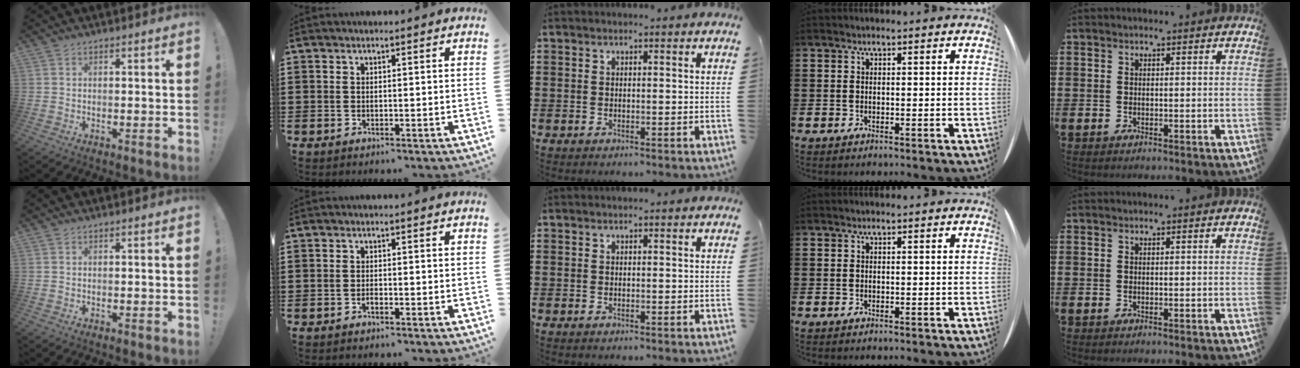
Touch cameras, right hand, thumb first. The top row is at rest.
{"index": {"total": 0.9, "force": [-0.6, 0.3, 0.6], "torque": [-0.013, -0.004, -0.010]}}